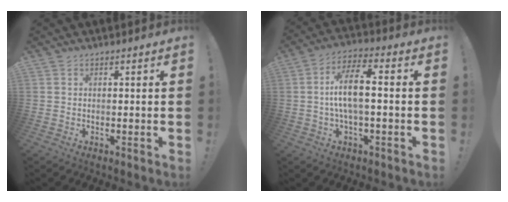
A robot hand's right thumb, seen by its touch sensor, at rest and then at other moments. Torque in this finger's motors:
{"motor_torque": [0.19, 0.32, 0.13, -0.03, 0.07]}